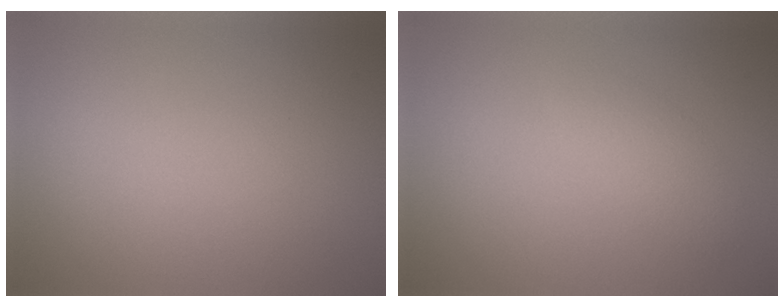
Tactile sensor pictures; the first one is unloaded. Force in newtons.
{"total": 1.6, "press": 1.6, "slide": 0.0}